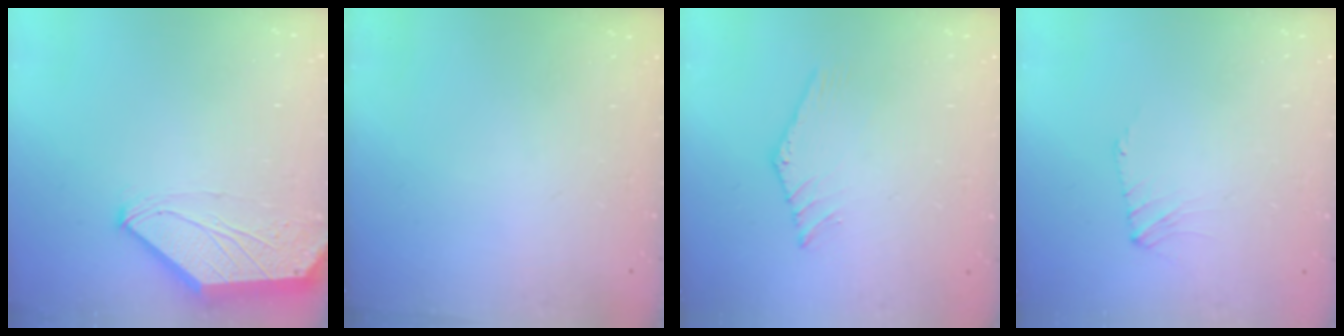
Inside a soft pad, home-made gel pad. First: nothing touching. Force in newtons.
{"total": 0.0}
{"total": 0.0}
{"total": 2.5, "press": 2.4, "slide": 0.6}